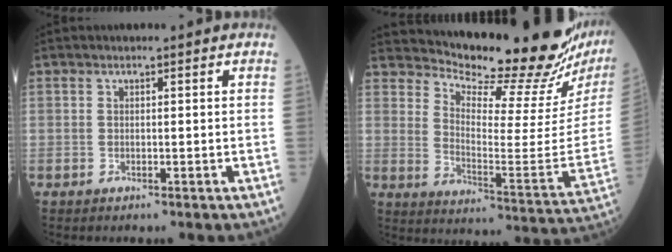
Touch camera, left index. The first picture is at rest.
{"total": 23.6, "force": [22.1, 1.9, 8.2], "torque": [-0.136, -0.111, 0.289]}